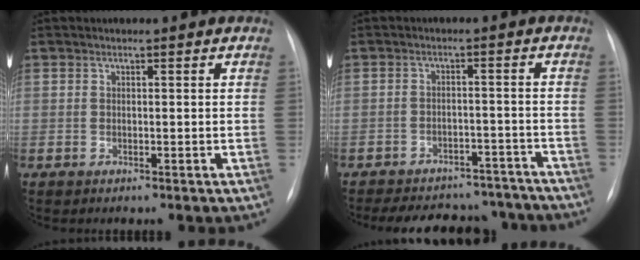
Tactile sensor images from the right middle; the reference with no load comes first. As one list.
[{"total": 17.1, "force": [-15.2, 6.3, 5.0], "torque": [-0.105, 0.013, -0.193]}]